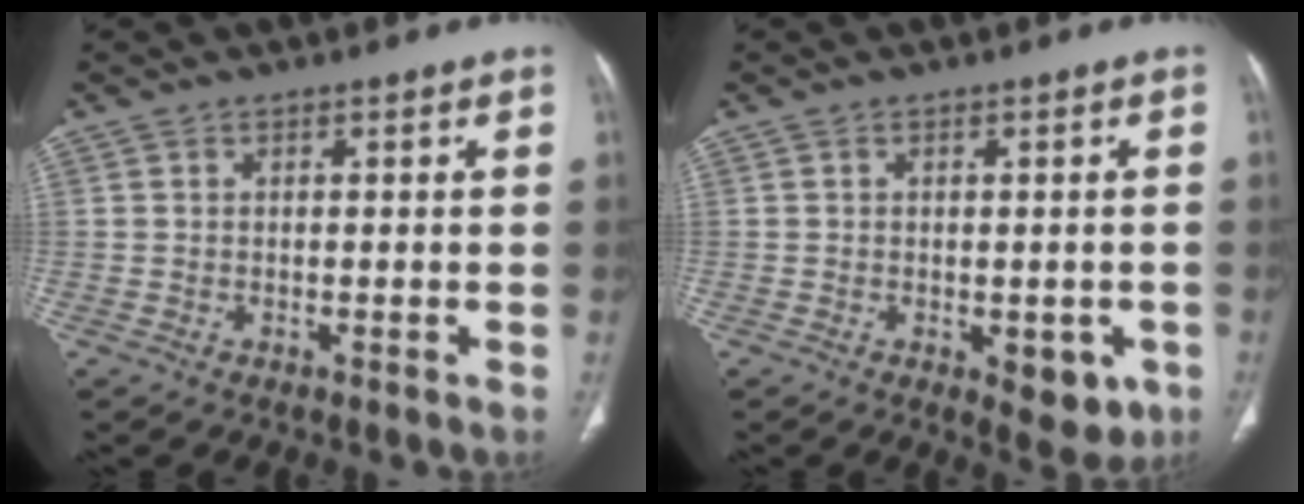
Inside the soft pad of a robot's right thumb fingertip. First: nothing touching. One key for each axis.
{"total": 6.5, "fx": -2.2, "fy": 3.5, "fz": 5.0, "tx": -0.035, "ty": 0.000, "tz": -0.017}